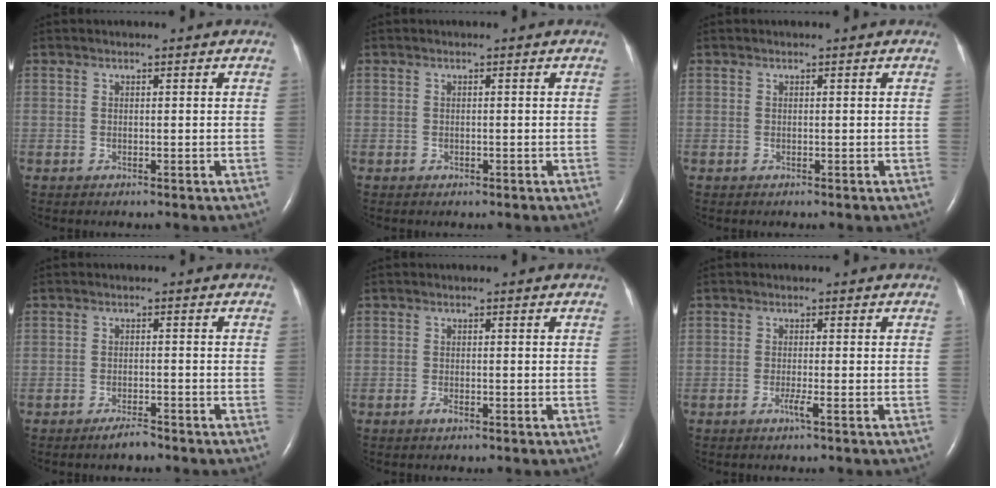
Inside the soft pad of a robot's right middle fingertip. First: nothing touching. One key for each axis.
{"total": 0.0}
{"total": 0.0}
{"total": 2.3, "fx": -2.0, "fy": 0.3, "fz": 1.1, "tx": -0.026, "ty": -0.003, "tz": -0.033}
{"total": 1.0, "fx": -0.7, "fy": 0.3, "fz": 0.7, "tx": -0.019, "ty": -0.001, "tz": -0.011}
{"total": 1.5, "fx": -0.8, "fy": -0.3, "fz": 1.2, "tx": -0.027, "ty": -0.003, "tz": -0.015}